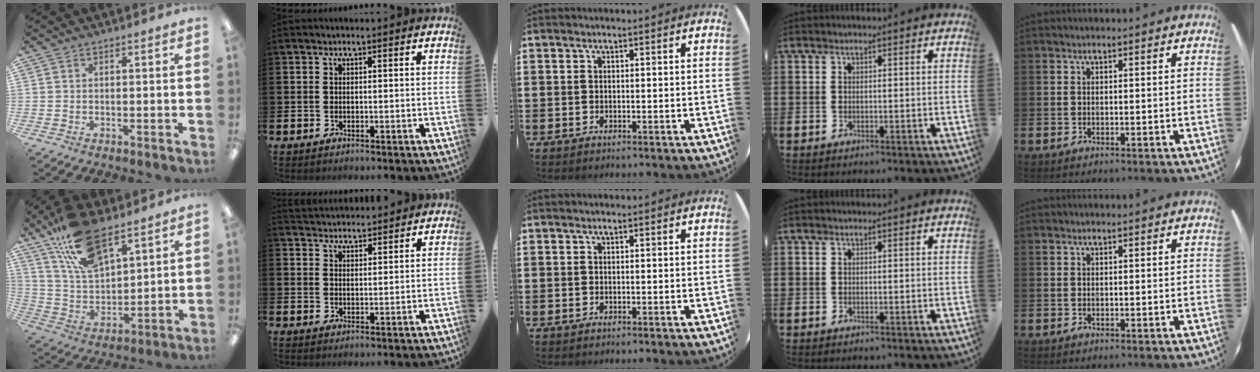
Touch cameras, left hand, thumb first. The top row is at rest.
{"thumb": {"total": 17.8, "force": [11.8, 8.0, 10.7], "torque": [-0.210, -0.040, 0.214]}, "index": {"total": 3.1, "force": [3.1, 0.5, -0.2], "torque": [-0.001, -0.016, 0.057]}}